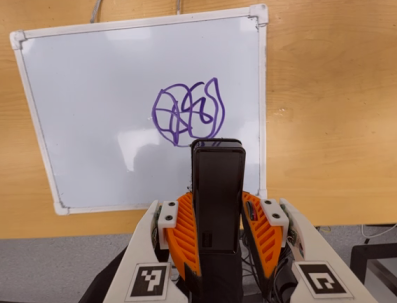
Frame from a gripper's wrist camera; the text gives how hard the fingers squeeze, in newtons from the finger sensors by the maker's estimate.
{"total": 4.7, "left": 3.1, "right": 6.3}